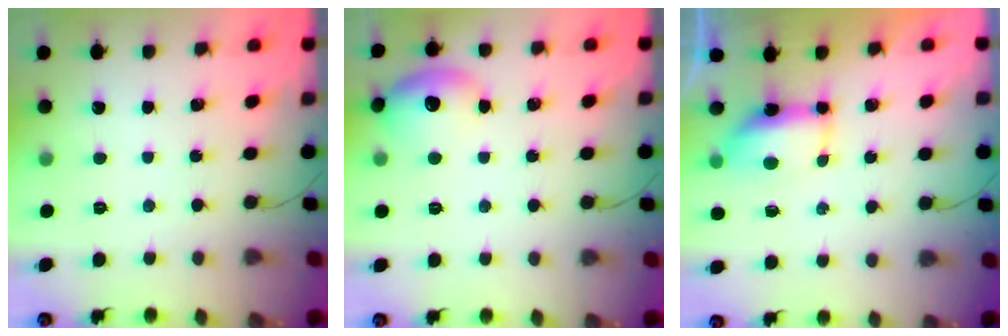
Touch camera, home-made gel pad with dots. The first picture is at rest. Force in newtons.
{"total": 13.0, "press": 11.2, "slide": 6.7}
{"total": 9.0, "press": 8.1, "slide": 3.9}